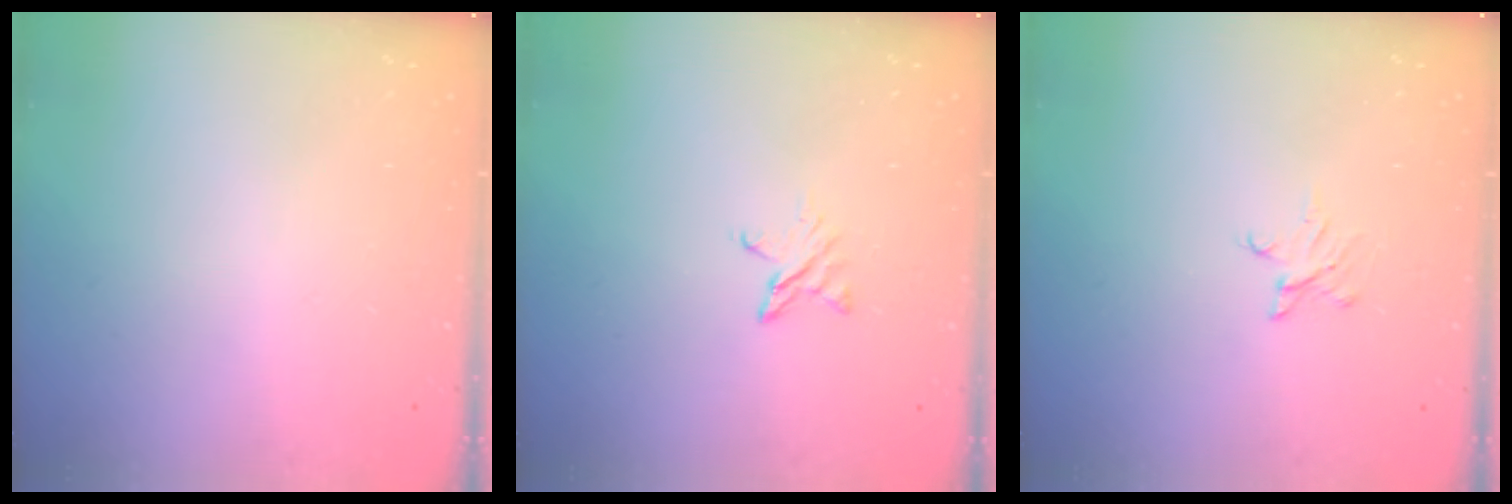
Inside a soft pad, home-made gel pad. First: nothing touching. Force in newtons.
{"total": 3.9, "press": 3.9, "slide": 0.3}
{"total": 3.5, "press": 3.5, "slide": 0.3}